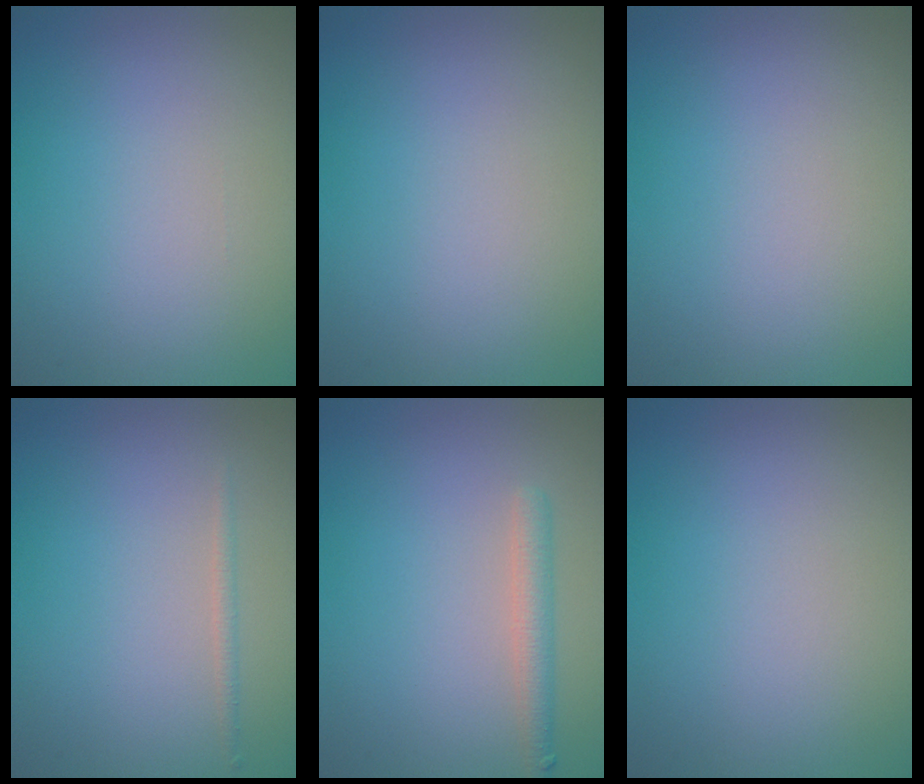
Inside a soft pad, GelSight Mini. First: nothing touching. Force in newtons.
{"total": 0.0}
{"total": 0.0}
{"total": 0.8, "press": 0.8, "slide": 0.0}
{"total": 2.2, "press": 2.2, "slide": 0.1}
{"total": 0.0}